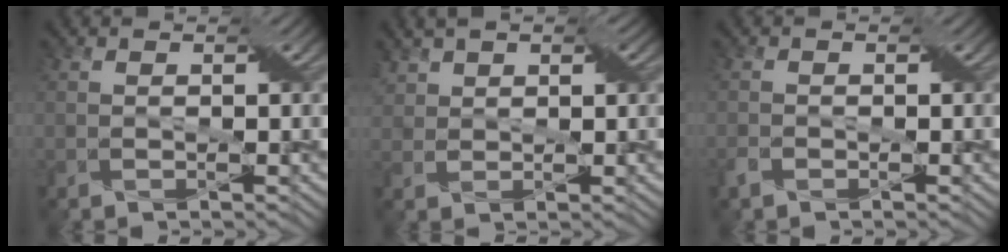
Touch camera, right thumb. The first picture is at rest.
{"total": 4.1, "force": [2.7, 2.4, 2.1], "torque": [-0.049, 0.012, 0.049]}
{"total": 1.3, "force": [-0.9, 0.8, 0.6], "torque": [-0.019, 0.001, -0.018]}